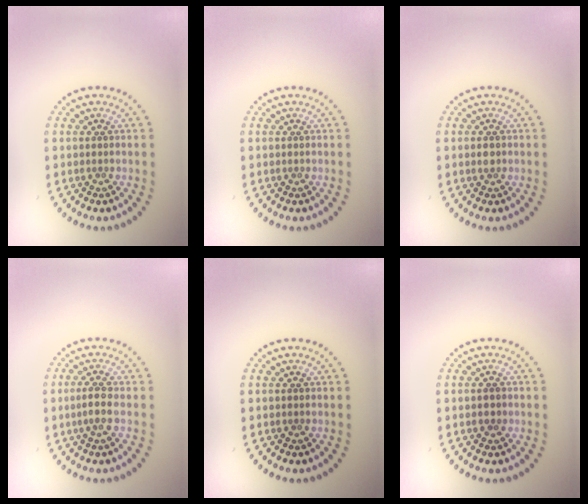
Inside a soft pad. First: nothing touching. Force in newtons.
{"total": 0.0}
{"total": 1.0, "press": 1.0, "slide": 0.3}
{"total": 1.7, "press": 1.3, "slide": 1.0}
{"total": 0.0}
{"total": 1.1, "press": 1.1, "slide": 0.2}